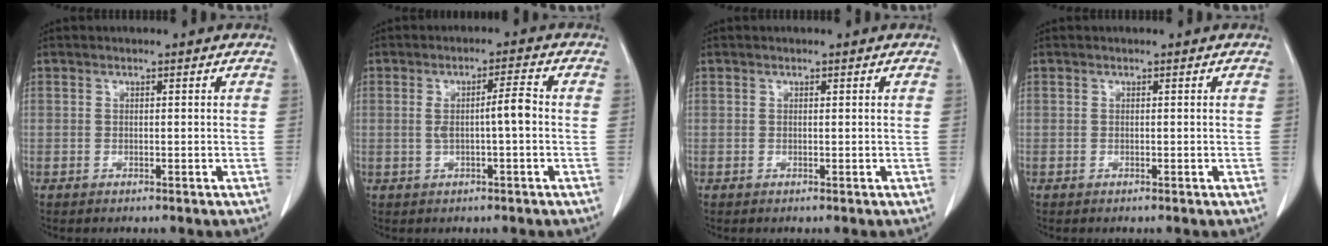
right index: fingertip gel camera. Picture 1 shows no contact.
{"total": 4.3, "force": [-0.2, 0.2, 4.3], "torque": [-0.078, 0.008, 0.000]}
{"total": 0.0}
{"total": 0.0}